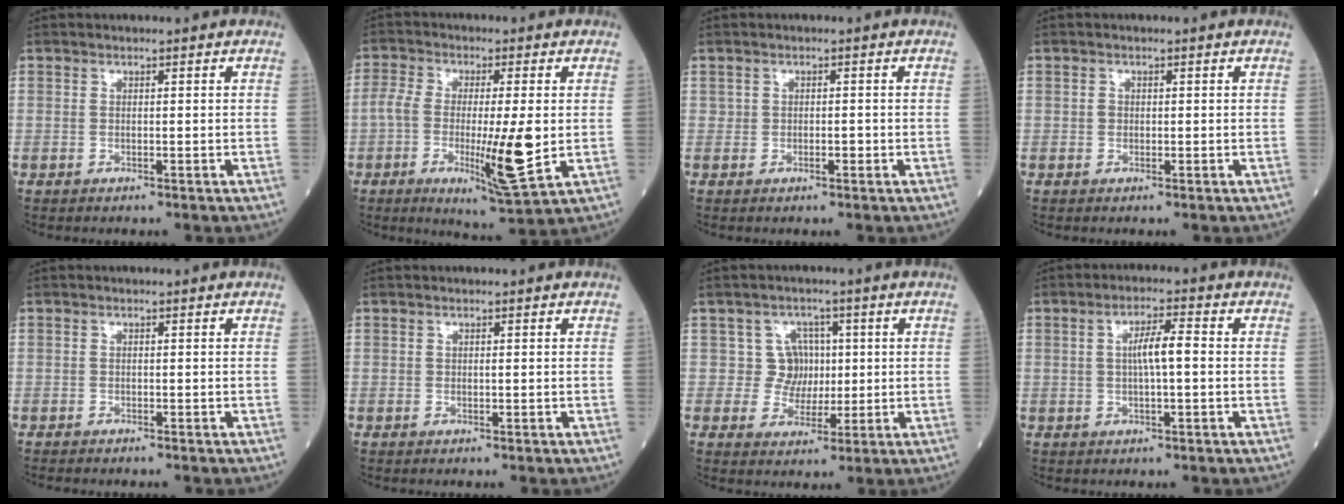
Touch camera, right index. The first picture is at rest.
{"total": 11.5, "force": [-1.9, 2.0, 11.2], "torque": [-0.195, -0.015, -0.029]}
{"total": 1.0, "force": [-0.3, 0.5, 0.8], "torque": [-0.012, 0.002, -0.003]}
{"total": 0.7, "force": [0.0, 0.6, 0.2], "torque": [-0.003, 0.002, -0.001]}
{"total": 1.7, "force": [-1.6, 0.0, 0.6], "torque": [-0.009, -0.003, -0.023]}
{"total": 0.0}
{"total": 4.6, "force": [0.7, 4.5, 0.5], "torque": [0.006, 0.009, 0.009]}
{"total": 4.5, "force": [0.2, 0.6, 4.4], "torque": [-0.081, 0.009, 0.004]}